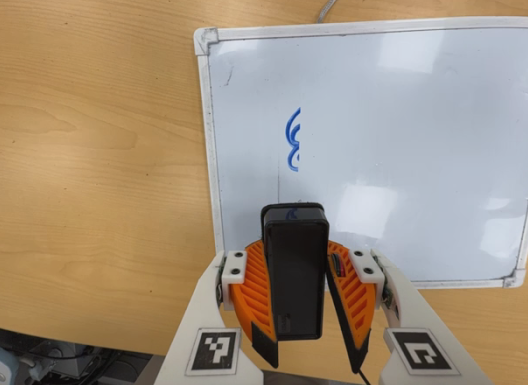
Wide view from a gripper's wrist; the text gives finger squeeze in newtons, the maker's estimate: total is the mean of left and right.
{"total": 10.7, "left": 10.2, "right": 11.1}